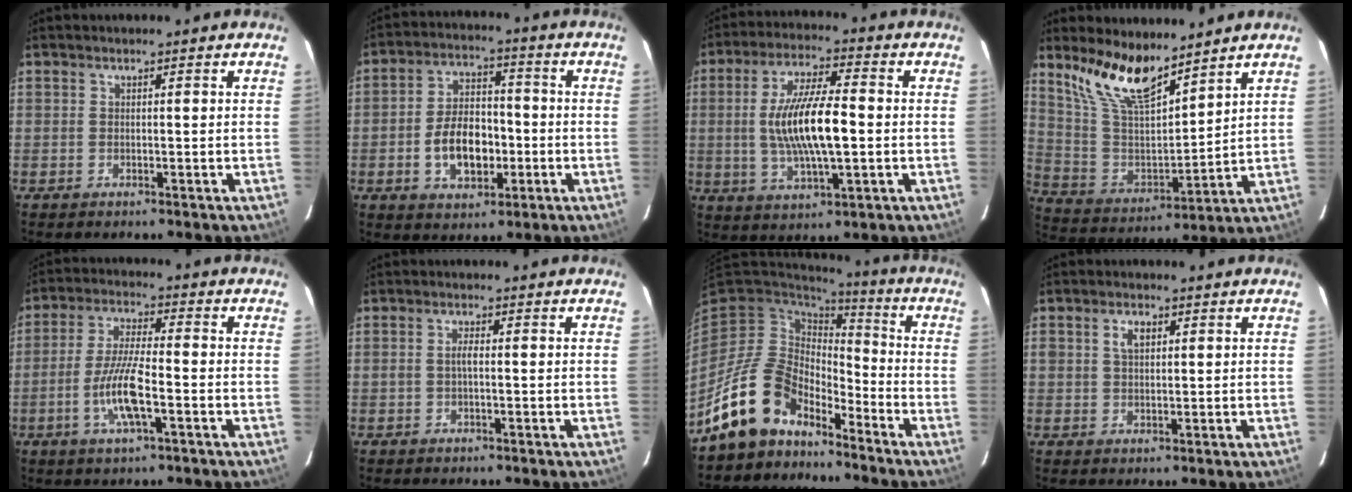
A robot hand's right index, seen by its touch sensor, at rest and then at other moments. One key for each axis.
{"total": 10.9, "fx": -3.0, "fy": 6.7, "fz": 8.0, "tx": -0.159, "ty": 0.019, "tz": -0.042}
{"total": 13.6, "fx": -0.6, "fy": 3.8, "fz": 13.1, "tx": -0.251, "ty": 0.000, "tz": -0.007}
{"total": 14.2, "fx": 10.7, "fy": 4.5, "fz": 8.1, "tx": -0.165, "ty": 0.001, "tz": 0.219}
{"total": 9.6, "fx": -3.5, "fy": 1.9, "fz": 8.7, "tx": -0.177, "ty": -0.003, "tz": -0.068}
{"total": 1.6, "fx": -0.3, "fy": 0.5, "fz": 1.5, "tx": -0.030, "ty": 0.005, "tz": -0.007}
{"total": 13.8, "fx": -10.6, "fy": 7.2, "fz": 5.0, "tx": -0.110, "ty": 0.017, "tz": -0.189}
{"total": 3.1, "fx": 1.1, "fy": 2.0, "fz": 2.1, "tx": -0.036, "ty": 0.008, "tz": 0.019}